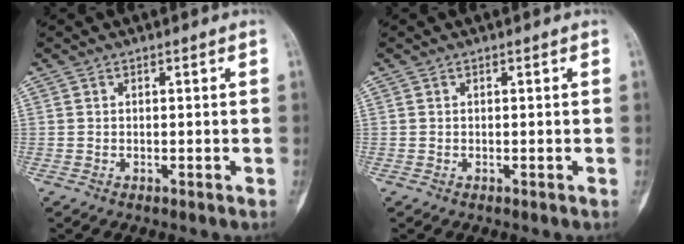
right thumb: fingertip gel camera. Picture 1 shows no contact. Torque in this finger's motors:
{"motor_torque": [1.96, 3.05, 0.00, 0.00, 0.02]}